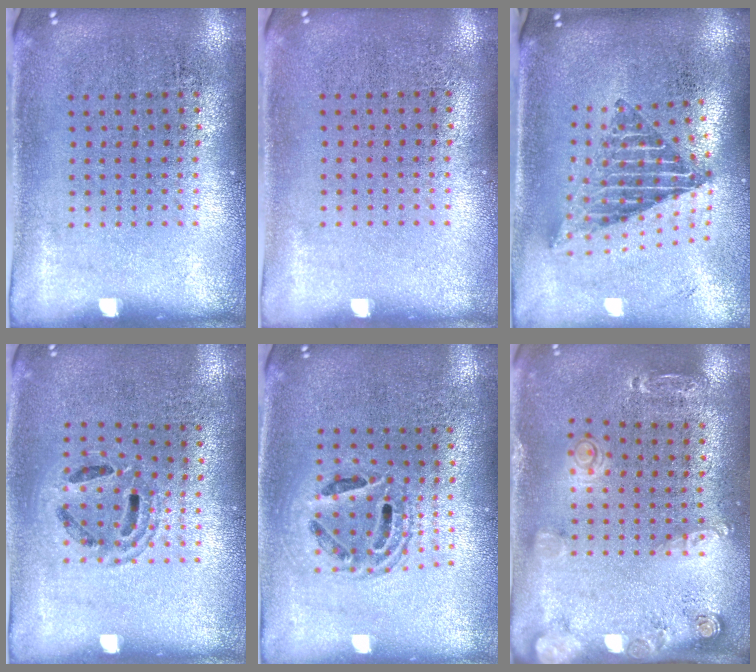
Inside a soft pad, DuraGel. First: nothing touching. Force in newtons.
{"total": 0.0}
{"total": 2.3, "press": 1.6, "slide": 1.6}
{"total": 1.1, "press": 1.1, "slide": 0.3}
{"total": 1.4, "press": 1.3, "slide": 0.7}
{"total": 1.4, "press": 1.4, "slide": 0.4}